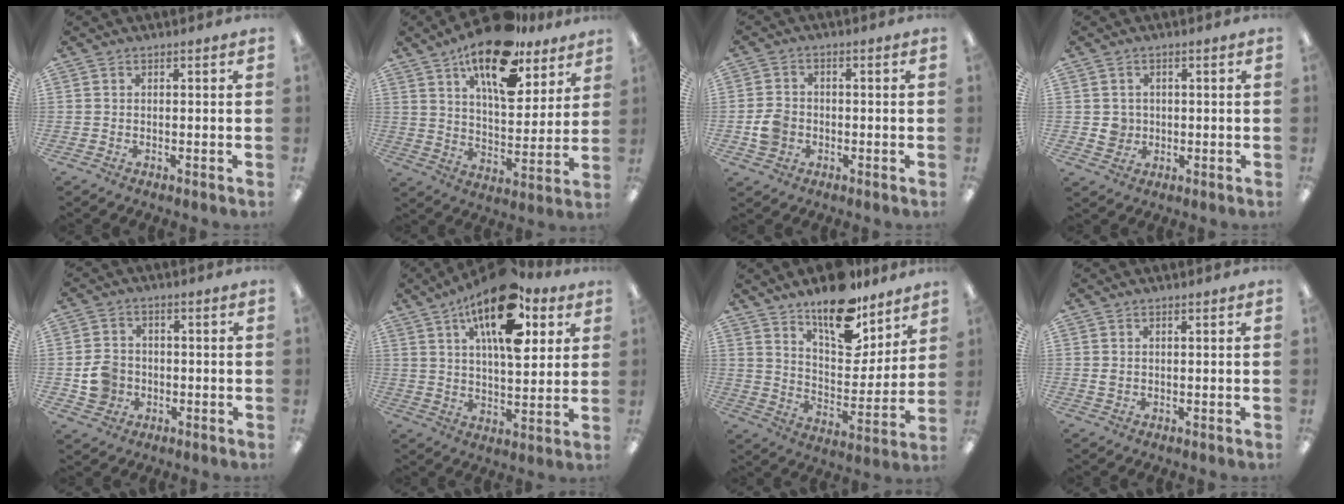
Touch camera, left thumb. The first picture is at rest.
{"total": 19.2, "force": [13.1, 7.7, 11.8], "torque": [-0.195, -0.066, 0.220]}
{"total": 5.2, "force": [-1.4, 4.4, 2.3], "torque": [-0.036, 0.006, -0.025]}
{"total": 3.2, "force": [0.1, 3.1, 0.7], "torque": [-0.009, 0.001, 0.001]}
{"total": 6.6, "force": [-1.5, 5.9, 2.4], "torque": [-0.049, 0.012, -0.024]}
{"total": 19.0, "force": [10.2, 8.4, 13.7], "torque": [-0.213, -0.034, 0.166]}
{"total": 16.0, "force": [12.8, 6.5, 7.1], "torque": [-0.105, -0.092, 0.225]}
{"total": 0.5, "force": [0.3, 0.3, 0.3], "torque": [-0.007, 0.004, 0.004]}